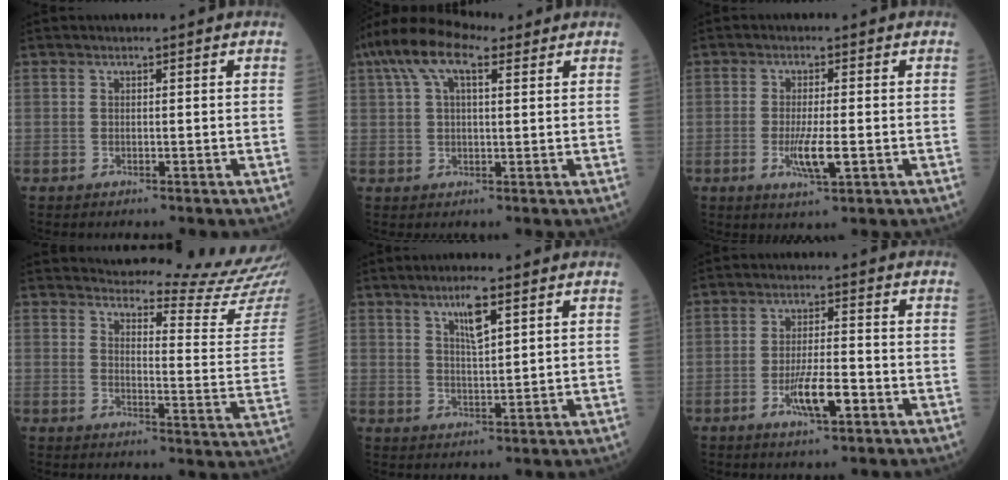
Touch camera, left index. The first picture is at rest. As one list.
[{"total": 9.8, "force": [5.6, 3.6, 7.1], "torque": [-0.152, 0.039, 0.103]}, {"total": 4.6, "force": [-1.2, 0.7, 4.4], "torque": [-0.094, -0.014, -0.018]}, {"total": 19.5, "force": [19.1, -0.1, 4.1], "torque": [-0.052, -0.143, 0.205]}, {"total": 4.7, "force": [2.7, 0.8, 3.8], "torque": [-0.075, 0.000, 0.051]}, {"total": 6.0, "force": [-2.7, 1.3, 5.2], "torque": [-0.103, -0.007, -0.045]}]